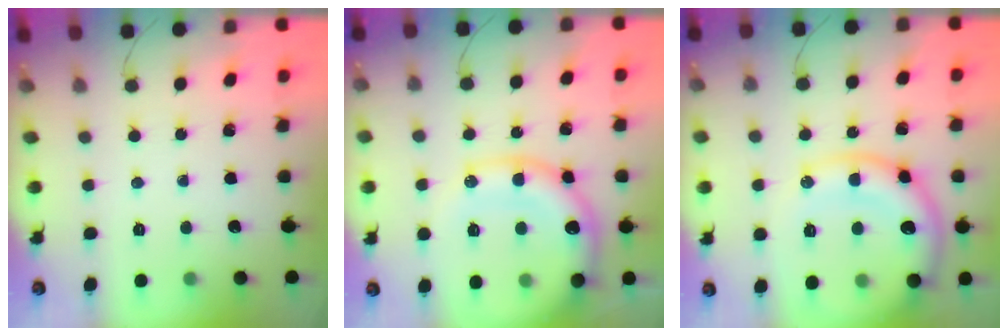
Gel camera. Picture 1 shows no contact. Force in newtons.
{"total": 19.7, "press": 19.3, "slide": 4.0}
{"total": 17.0, "press": 16.9, "slide": 2.4}